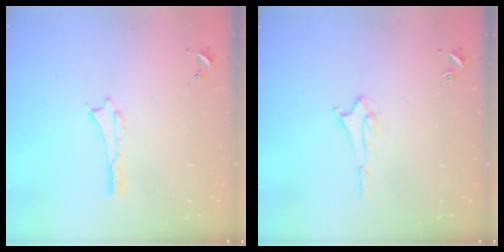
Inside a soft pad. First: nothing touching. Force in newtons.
{"total": 1.5, "press": 1.5, "slide": 0.2}